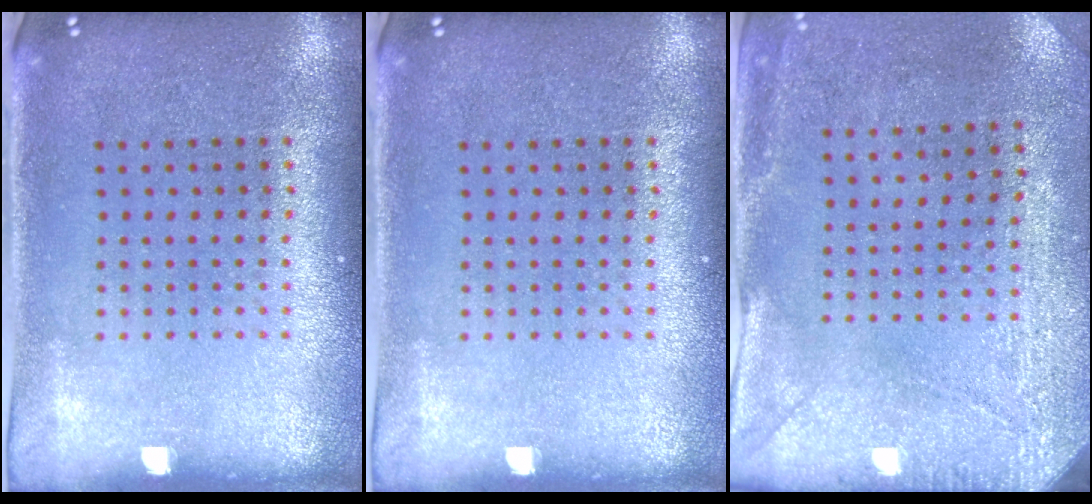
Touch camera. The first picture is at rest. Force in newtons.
{"total": 0.0}
{"total": 3.0, "press": 2.3, "slide": 1.8}